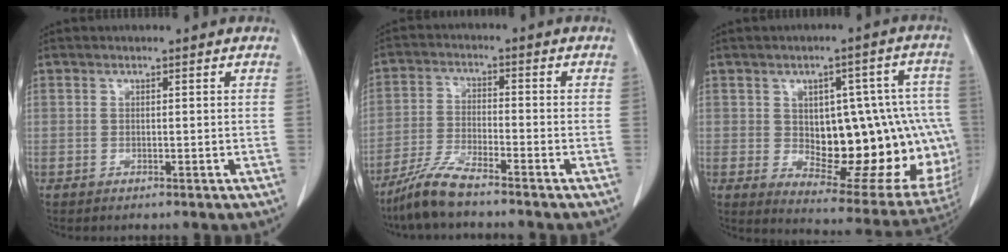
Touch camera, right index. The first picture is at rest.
{"total": 7.0, "force": [-5.8, 0.3, 3.8], "torque": [-0.087, -0.021, -0.118]}
{"total": 23.1, "force": [-1.5, 10.0, 20.8], "torque": [-0.193, 0.032, 0.017]}